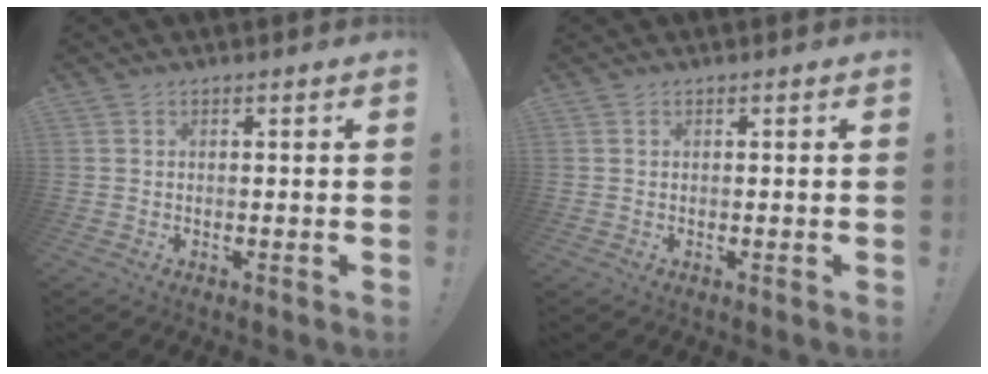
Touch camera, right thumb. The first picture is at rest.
{"total": 0.0}